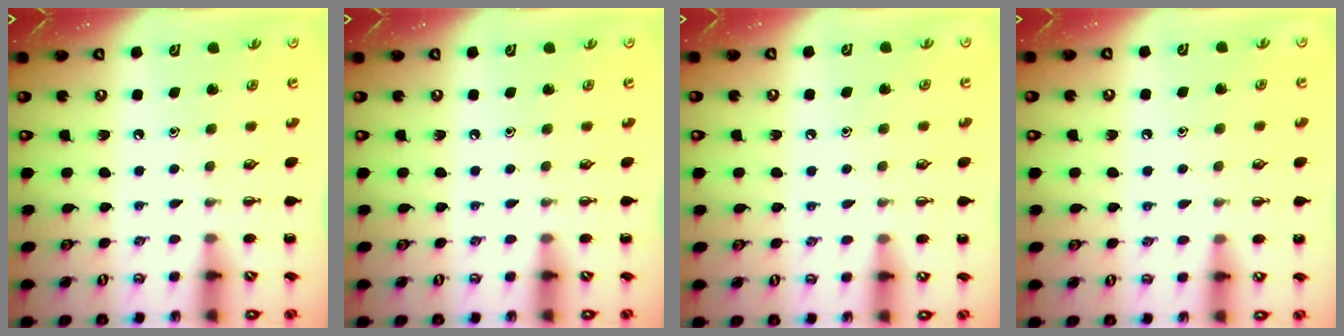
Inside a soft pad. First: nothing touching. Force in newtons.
{"total": 0.0}
{"total": 5.6, "press": 5.3, "slide": 1.8}
{"total": 6.7, "press": 6.3, "slide": 2.3}